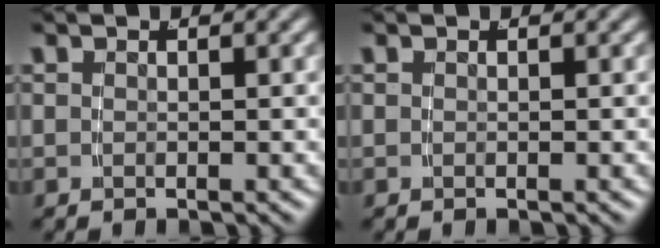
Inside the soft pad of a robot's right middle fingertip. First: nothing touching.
{"total": 0.0}